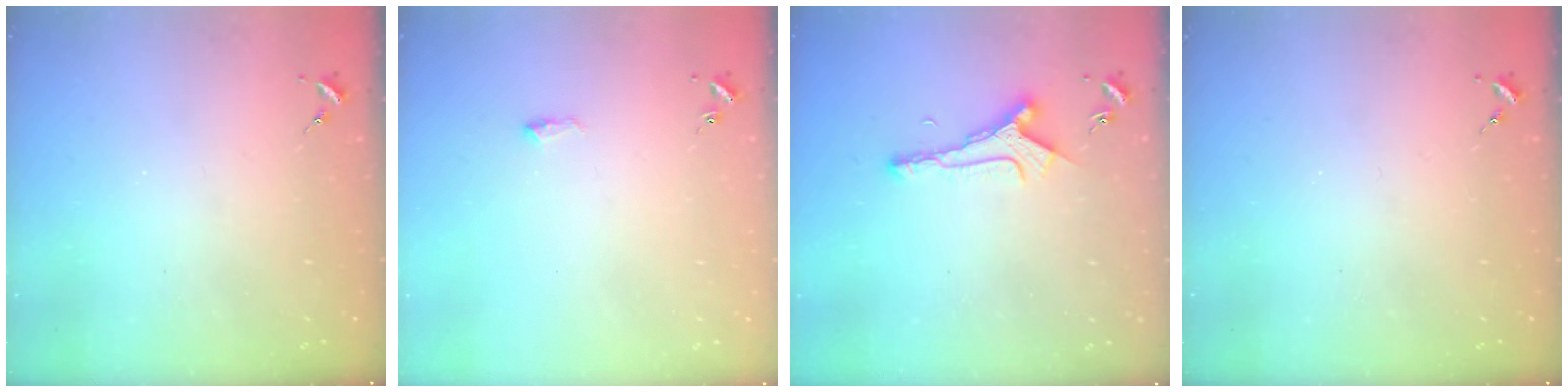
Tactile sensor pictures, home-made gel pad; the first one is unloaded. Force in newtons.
{"total": 5.3, "press": 5.3, "slide": 0.7}
{"total": 6.9, "press": 6.8, "slide": 1.0}
{"total": 0.0}